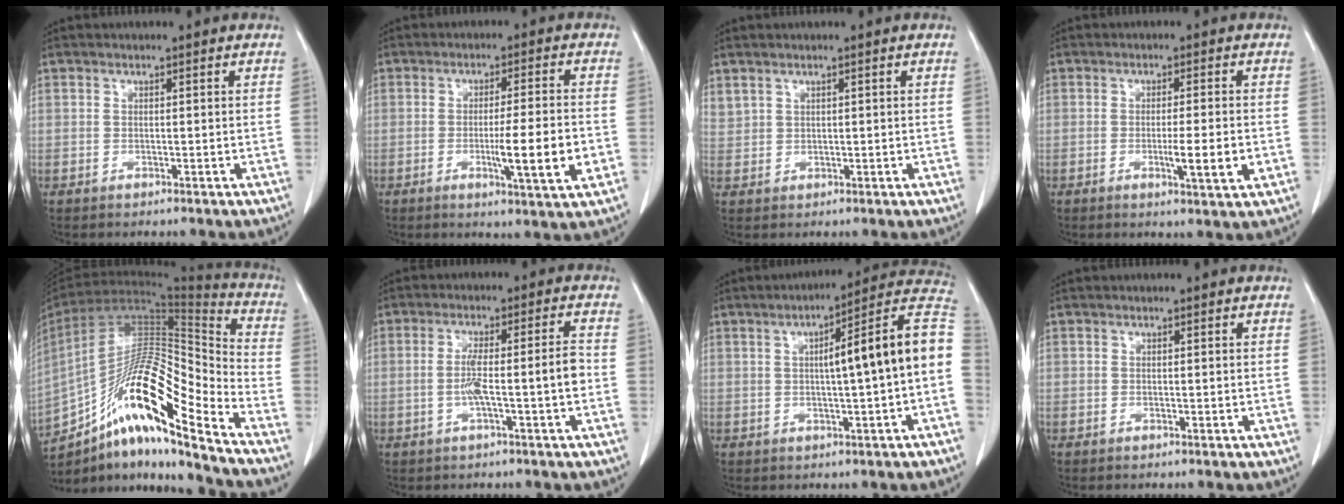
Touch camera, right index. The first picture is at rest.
{"total": 9.1, "force": [-2.3, -0.1, 8.8], "torque": [-0.131, -0.015, -0.036]}
{"total": 1.7, "force": [1.4, 1.0, 0.4], "torque": [-0.009, 0.011, 0.034]}
{"total": 5.5, "force": [-1.4, 0.0, 5.3], "torque": [-0.083, -0.010, -0.018]}
{"total": 21.0, "force": [-13.5, 2.3, 15.9], "torque": [-0.280, 0.013, -0.240]}
{"total": 6.6, "force": [-1.5, -0.2, 6.5], "torque": [-0.118, 0.016, -0.022]}
{"total": 13.5, "force": [0.5, 0.1, 13.4], "torque": [-0.181, 0.035, 0.000]}
{"total": 0.0}